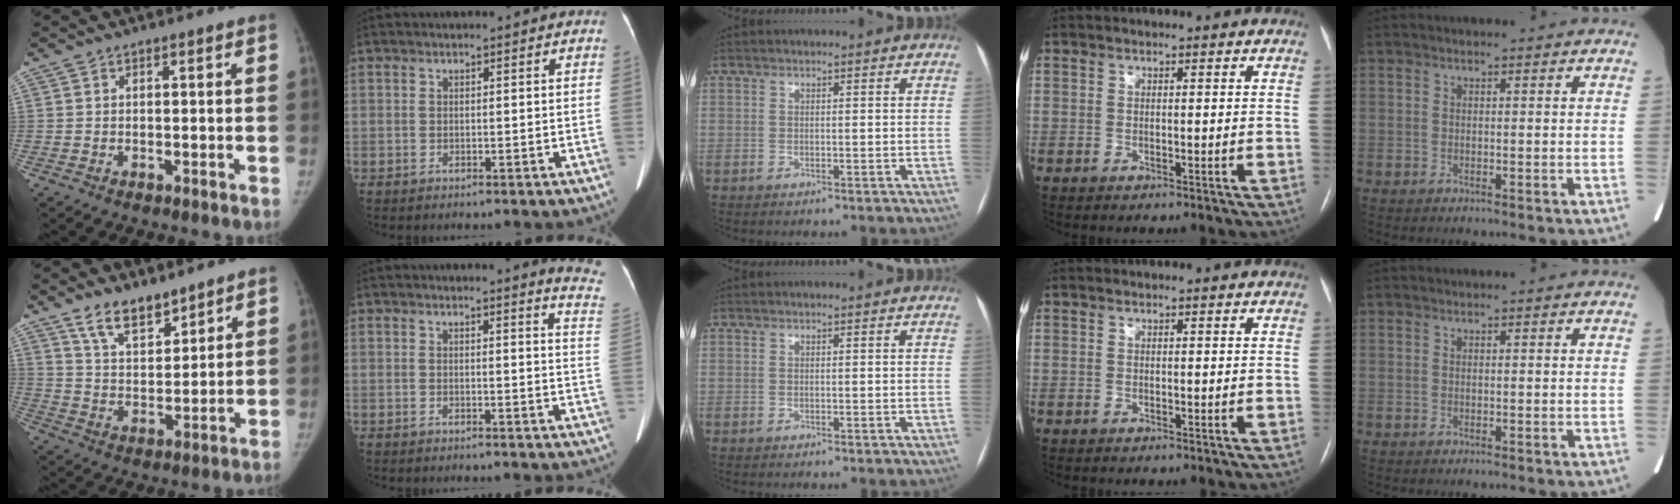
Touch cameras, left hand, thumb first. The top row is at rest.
{"thumb": {"total": 8.7, "force": [6.8, 3.8, 4.0], "torque": [-0.041, -0.051, 0.129]}, "index": {"total": 7.5, "force": [7.2, -0.6, 2.1], "torque": [-0.013, -0.072, 0.047]}}